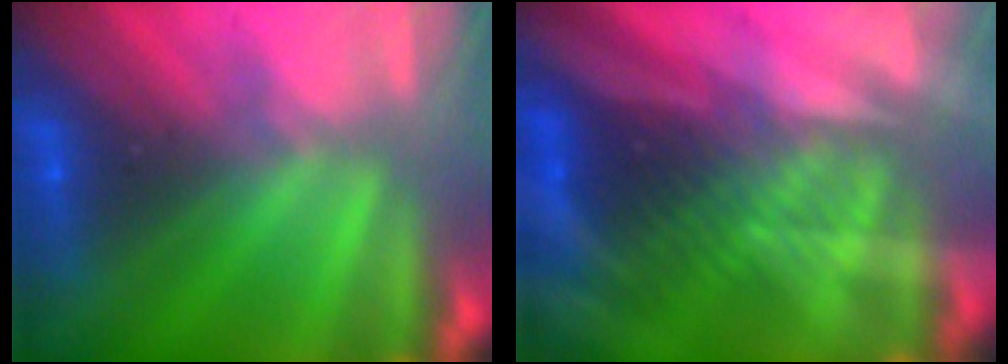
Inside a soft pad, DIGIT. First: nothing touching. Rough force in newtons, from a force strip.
{"total": 2.8}